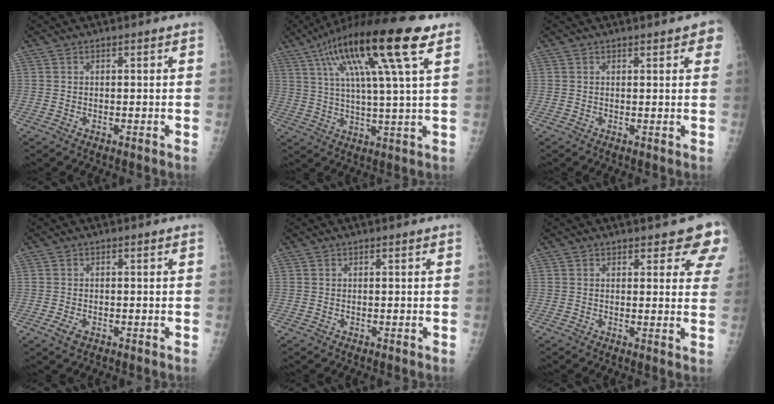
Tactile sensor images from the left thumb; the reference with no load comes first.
{"total": 20.3, "force": [9.4, 2.8, 17.8], "torque": [-0.311, 0.004, 0.153]}
{"total": 4.2, "force": [2.3, 1.2, 3.3], "torque": [-0.024, -0.003, 0.022]}
{"total": 2.4, "force": [-1.0, 1.4, 1.7], "torque": [-0.032, 0.000, -0.016]}
{"total": 0.5, "force": [0.2, 0.2, 0.4], "torque": [-0.006, 0.001, 0.004]}
{"total": 8.3, "force": [6.5, 3.0, 4.1], "torque": [-0.007, -0.029, 0.059]}